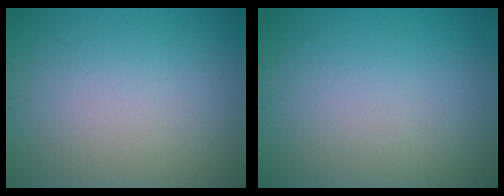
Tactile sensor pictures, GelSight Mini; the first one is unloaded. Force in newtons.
{"total": 0.0}